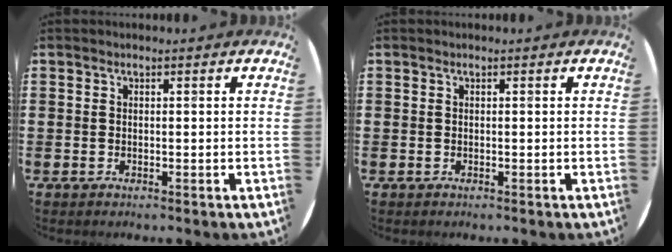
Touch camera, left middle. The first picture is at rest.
{"total": 0.0}